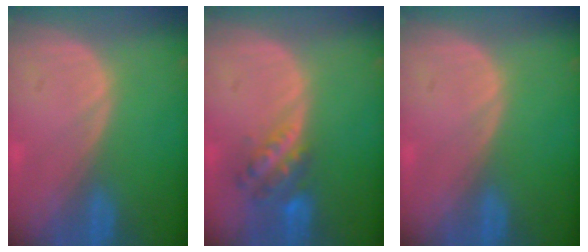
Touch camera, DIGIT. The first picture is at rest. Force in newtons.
{"total": 5.8, "press": 5.0, "slide": 2.8}
{"total": 0.0}